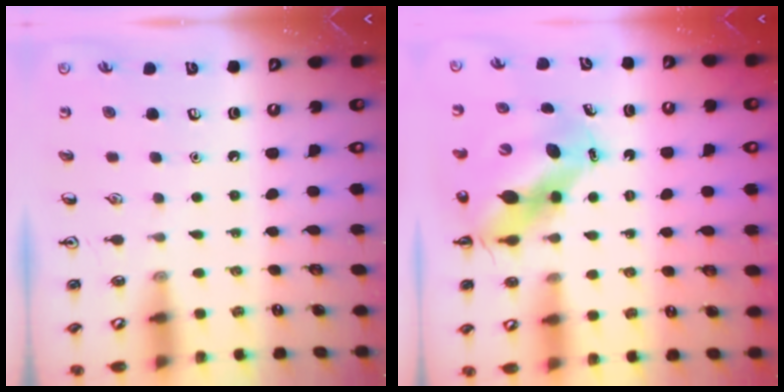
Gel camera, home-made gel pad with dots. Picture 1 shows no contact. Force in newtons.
{"total": 10.9, "press": 10.5, "slide": 2.7}